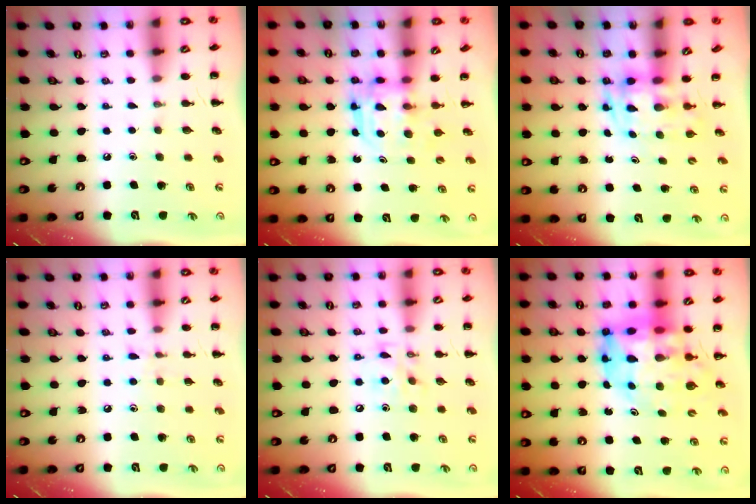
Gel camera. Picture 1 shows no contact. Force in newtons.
{"total": 3.0, "press": 3.0, "slide": 0.2}
{"total": 3.8, "press": 3.7, "slide": 0.8}
{"total": 6.4, "press": 5.9, "slide": 2.3}
{"total": 9.8, "press": 9.7, "slide": 1.3}
{"total": 13.0, "press": 12.5, "slide": 3.5}